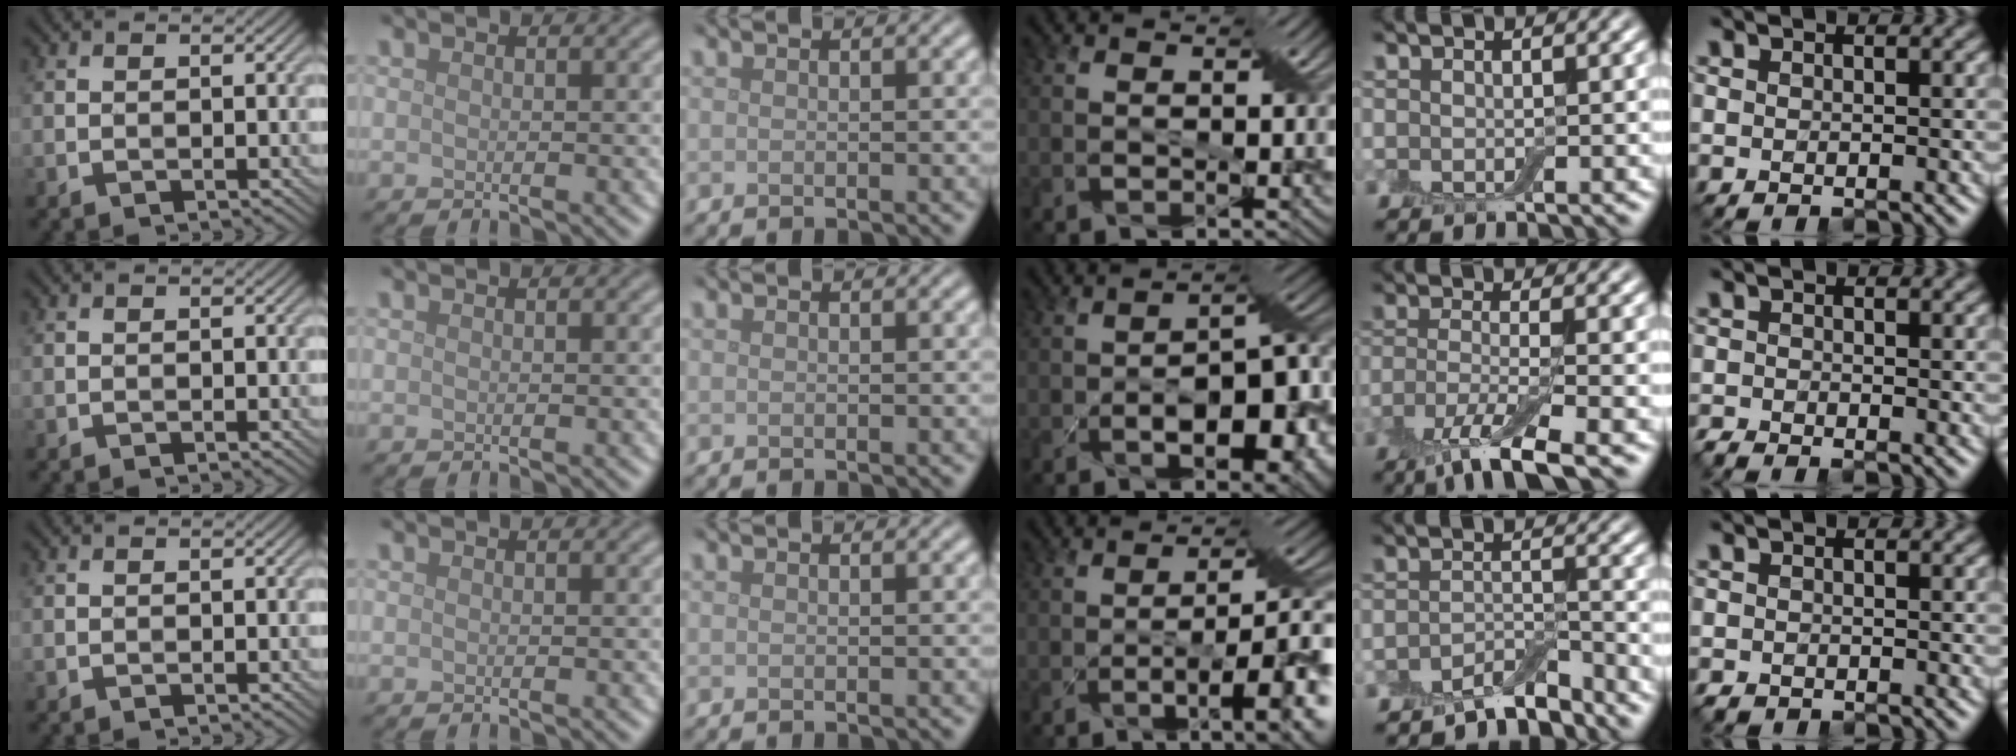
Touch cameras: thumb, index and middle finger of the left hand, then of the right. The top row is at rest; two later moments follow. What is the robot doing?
{"motion": "pour", "object": "bowl"}